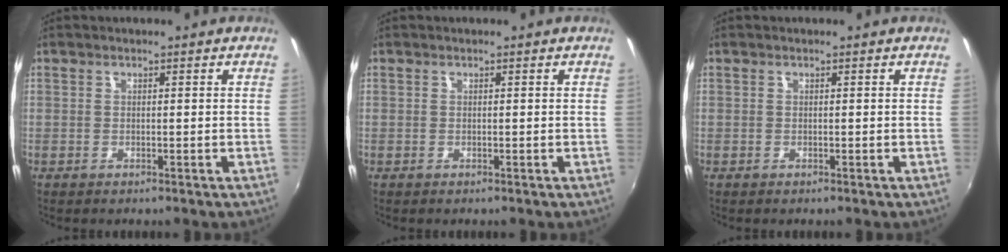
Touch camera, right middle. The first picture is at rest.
{"total": 0.0}
{"total": 0.0}